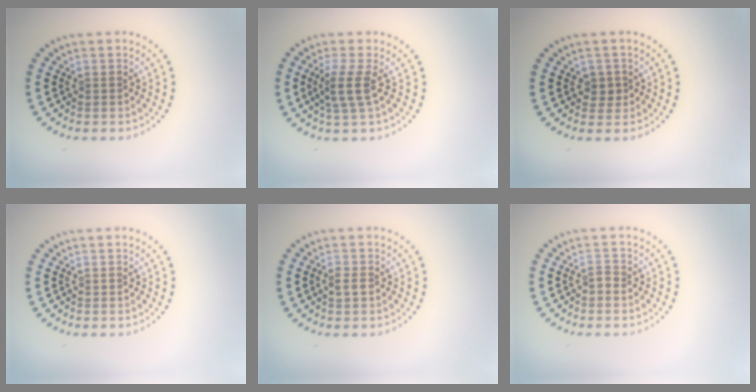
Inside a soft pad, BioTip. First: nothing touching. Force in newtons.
{"total": 2.5, "press": 2.0, "slide": 1.5}
{"total": 1.4, "press": 1.3, "slide": 0.7}
{"total": 0.0}
{"total": 1.3, "press": 1.3, "slide": 0.2}
{"total": 0.8, "press": 0.5, "slide": 0.6}